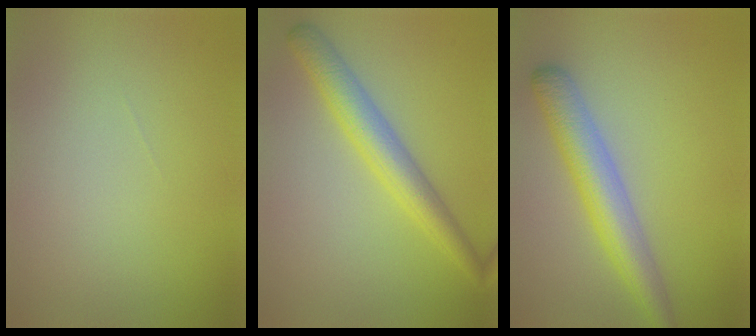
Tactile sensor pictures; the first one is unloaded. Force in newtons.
{"total": 4.2, "press": 4.2, "slide": 0.1}
{"total": 5.0, "press": 5.0, "slide": 0.1}